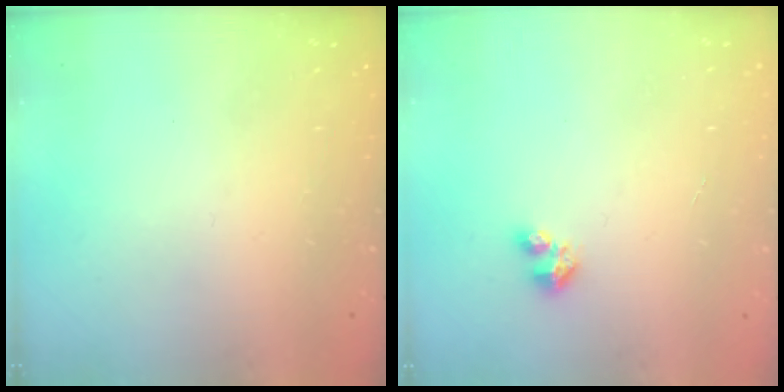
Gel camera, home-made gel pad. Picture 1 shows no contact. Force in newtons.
{"total": 2.7, "press": 2.7, "slide": 0.3}